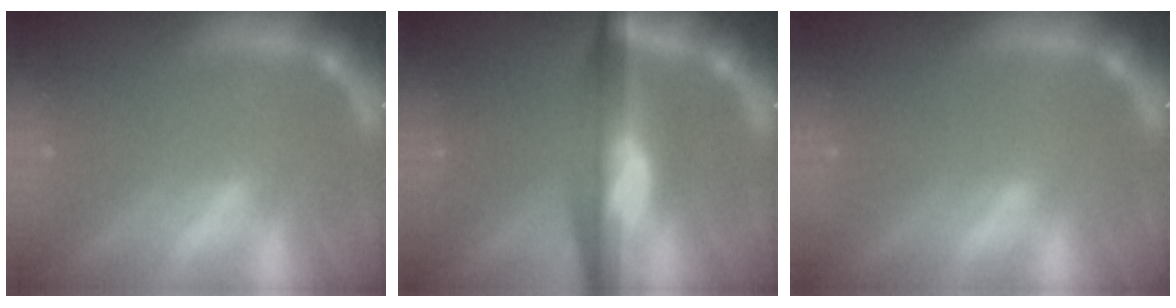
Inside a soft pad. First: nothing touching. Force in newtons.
{"total": 8.6}
{"total": 0.0}